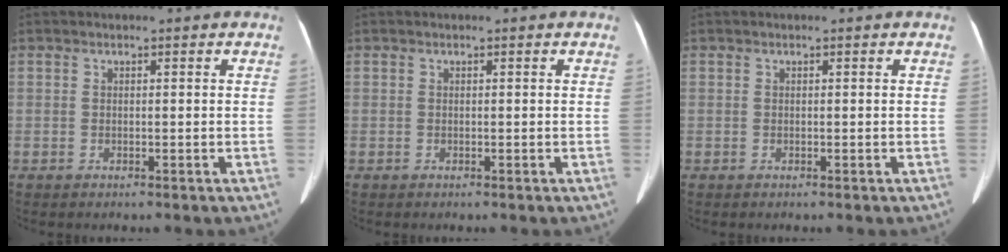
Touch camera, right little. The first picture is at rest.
{"total": 0.0}
{"total": 0.0}